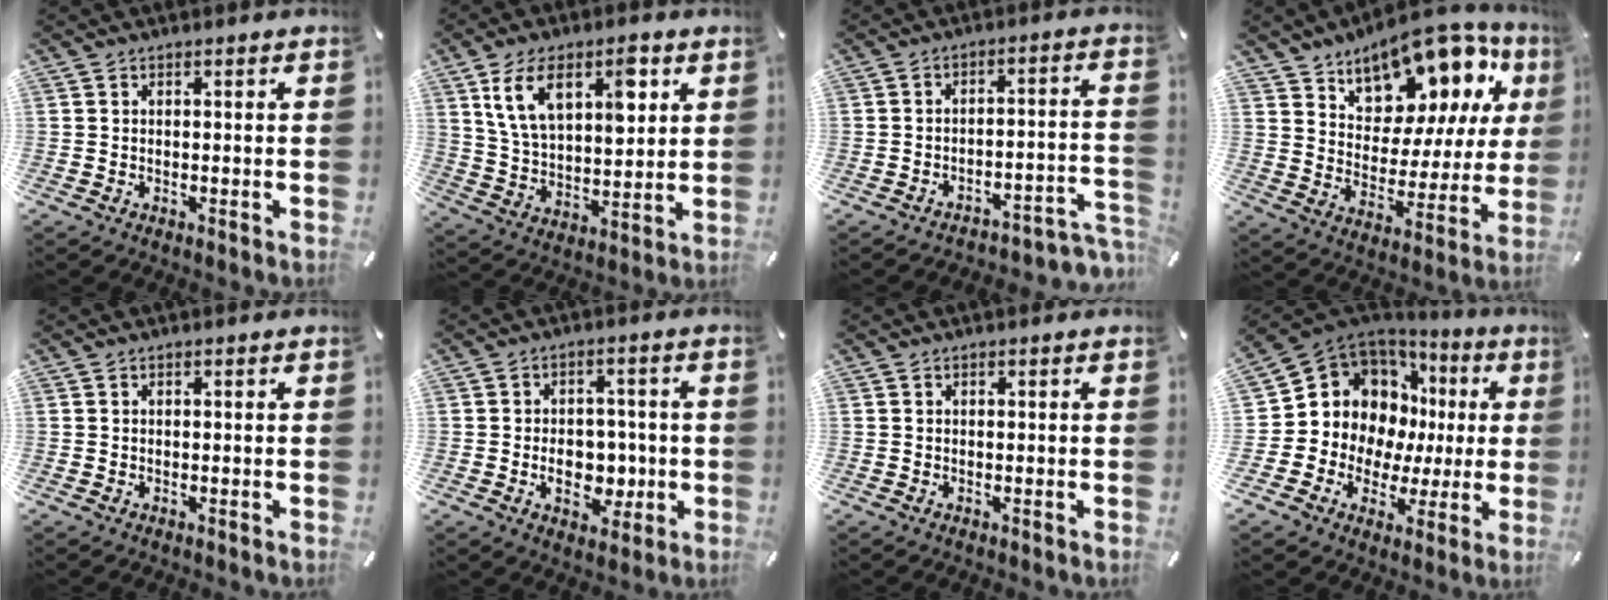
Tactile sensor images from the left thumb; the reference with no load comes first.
{"total": 13.7, "force": [7.0, 7.5, 9.1], "torque": [-0.153, -0.012, 0.125]}
{"total": 4.6, "force": [-2.3, 2.6, 3.0], "torque": [-0.043, -0.004, -0.043]}
{"total": 15.4, "force": [12.1, 8.1, 5.3], "torque": [-0.079, -0.110, 0.208]}
{"total": 0.0}
{"total": 9.4, "force": [-1.9, 6.7, 6.3], "torque": [-0.087, 0.003, -0.033]}
{"total": 0.0}
{"total": 12.4, "force": [4.0, 10.8, 4.4], "torque": [-0.083, -0.058, 0.090]}